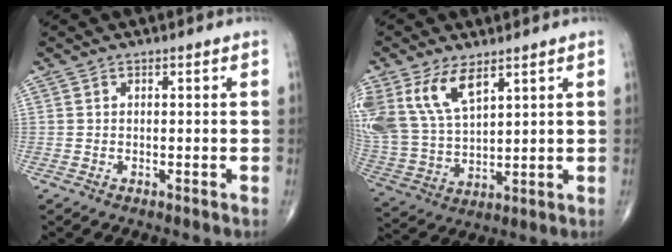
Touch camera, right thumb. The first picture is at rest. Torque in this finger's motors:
{"motor_torque": [0.16, 0.47, 1.43, 0.89, 0.17]}